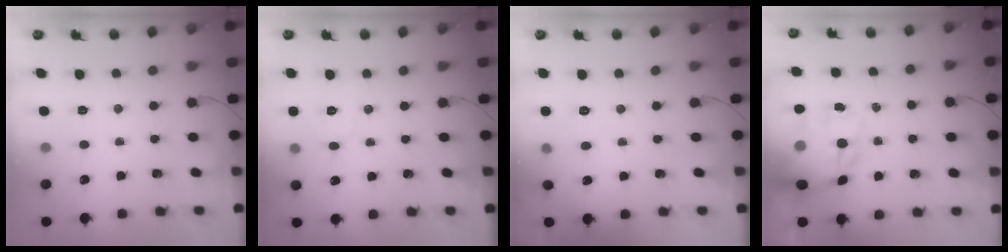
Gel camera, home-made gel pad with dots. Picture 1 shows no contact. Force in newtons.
{"total": 4.7, "press": 4.4, "slide": 1.5}
{"total": 4.4, "press": 4.1, "slide": 1.6}
{"total": 15.9, "press": 15.3, "slide": 4.3}